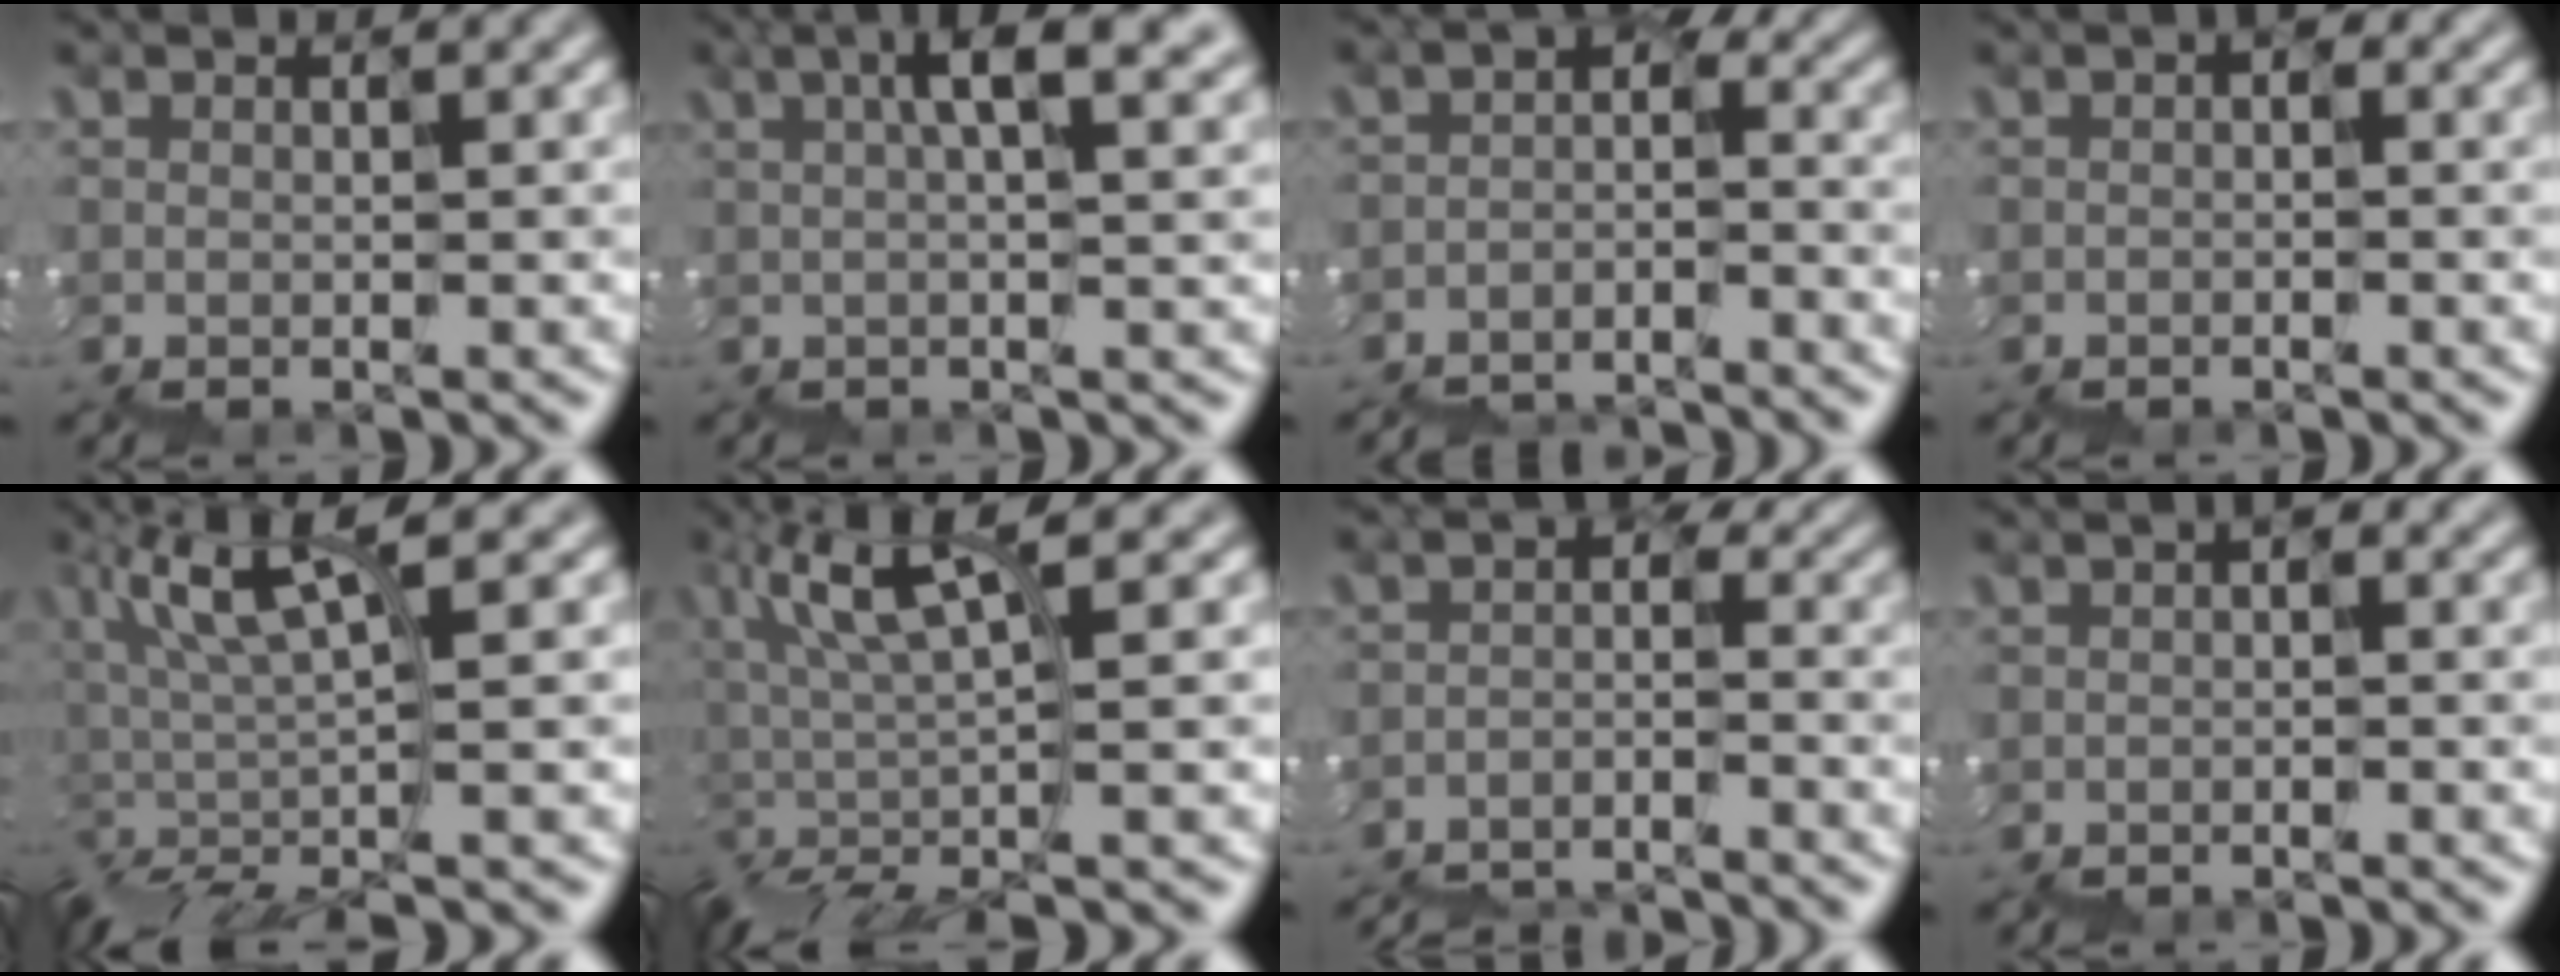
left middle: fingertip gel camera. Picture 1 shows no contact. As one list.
[{"total": 6.2, "force": [2.4, 1.9, 5.4], "torque": [-0.079, 0.016, 0.040]}, {"total": 4.2, "force": [-3.7, 1.5, 1.3], "torque": [-0.040, -0.009, -0.059]}, {"total": 0.8, "force": [-0.2, 0.5, 0.7], "torque": [-0.014, -0.001, -0.001]}, {"total": 5.5, "force": [1.2, 1.0, 5.3], "torque": [-0.117, 0.011, 0.019]}, {"total": 6.0, "force": [1.0, 1.2, 5.8], "torque": [-0.125, 0.014, 0.012]}, {"total": 4.5, "force": [-4.1, 1.3, 1.3], "torque": [-0.034, -0.010, -0.062]}, {"total": 0.9, "force": [-0.2, 0.3, 0.8], "torque": [-0.014, 0.000, 0.000]}]